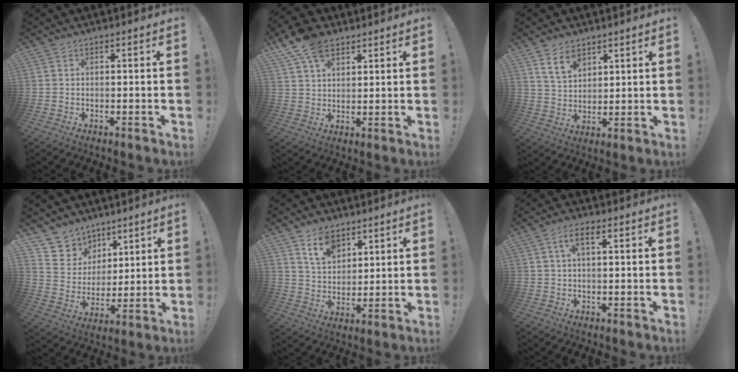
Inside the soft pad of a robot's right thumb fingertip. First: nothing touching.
{"total": 10.6, "force": [6.8, 6.1, 5.3], "torque": [-0.089, -0.030, 0.132]}
{"total": 7.9, "force": [5.3, 4.6, 3.6], "torque": [-0.060, -0.026, 0.102]}
{"total": 9.4, "force": [6.4, 6.9, 0.4], "torque": [-0.014, -0.058, 0.130]}
{"total": 9.9, "force": [6.7, 6.0, 4.2], "torque": [-0.063, -0.037, 0.125]}
{"total": 4.4, "force": [1.4, 1.8, 3.7], "torque": [-0.067, 0.006, 0.022]}